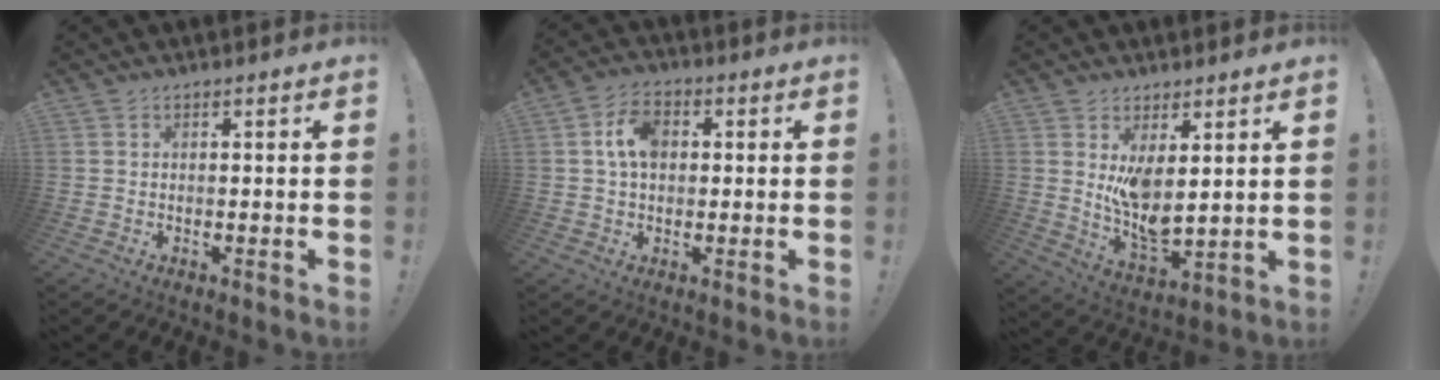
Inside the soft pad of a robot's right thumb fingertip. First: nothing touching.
{"total": 8.0, "force": [1.4, 5.4, 5.8], "torque": [-0.110, 0.013, 0.028]}
{"total": 8.9, "force": [4.4, 3.3, 7.0], "torque": [-0.118, -0.039, 0.085]}